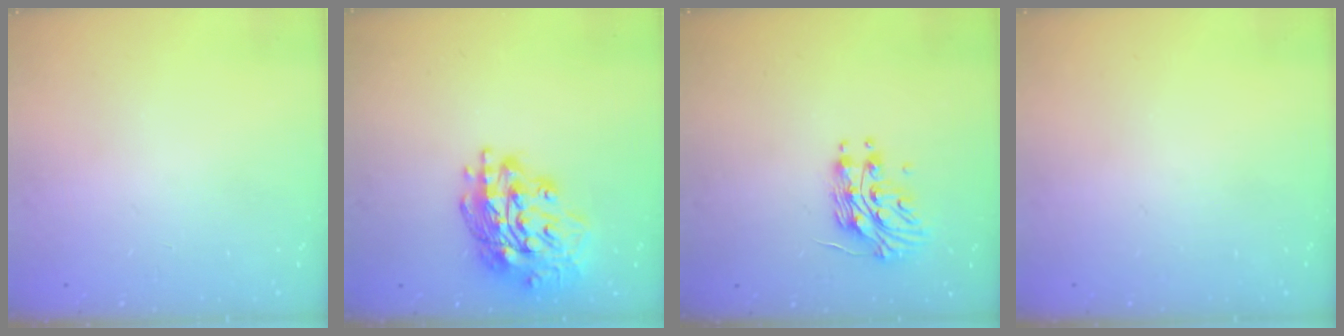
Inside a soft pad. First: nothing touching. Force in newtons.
{"total": 18.0, "press": 17.9, "slide": 1.8}
{"total": 11.8, "press": 11.8, "slide": 0.6}
{"total": 0.0}